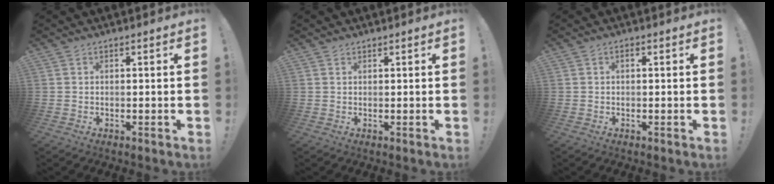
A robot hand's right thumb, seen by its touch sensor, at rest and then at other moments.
{"total": 1.0, "force": [0.7, 0.6, 0.0], "torque": [0.007, -0.003, 0.014]}
{"total": 0.6, "force": [-0.3, 0.4, 0.4], "torque": [-0.012, 0.005, -0.006]}